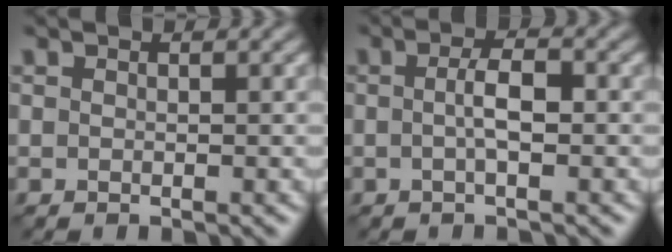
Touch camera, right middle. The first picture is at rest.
{"total": 2.4, "force": [-0.1, 0.4, 2.4], "torque": [-0.044, 0.005, -0.004]}